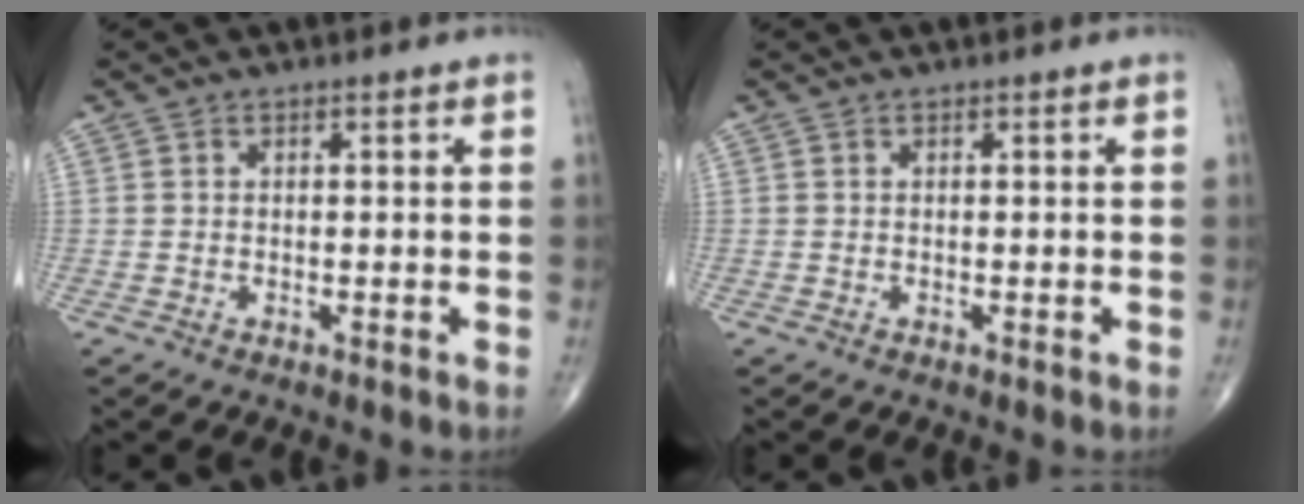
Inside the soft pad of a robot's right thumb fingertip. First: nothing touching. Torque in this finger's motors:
{"motor_torque": [0.01, 0.01, 0.00, 0.01, 0.00]}